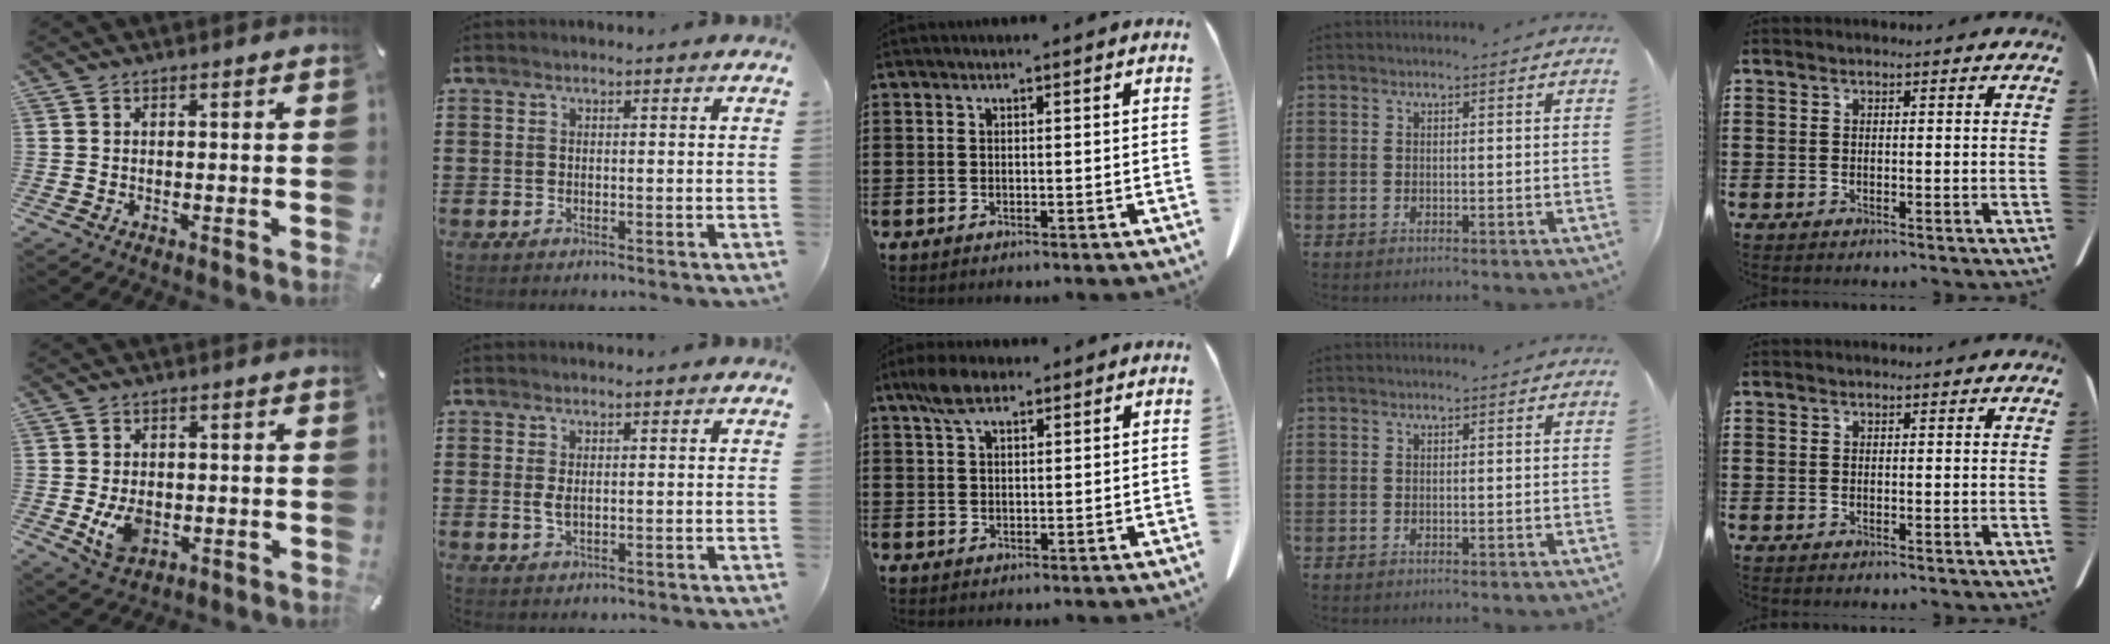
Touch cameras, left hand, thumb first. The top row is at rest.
{"thumb": {"total": 7.0, "force": [-1.1, 5.0, 4.7], "torque": [-0.097, -0.007, -0.023]}, "index": {"total": 1.8, "force": [0.3, 0.7, 1.7], "torque": [-0.041, 0.000, 0.002]}, "middle": {"total": 4.8, "force": [2.9, 1.9, 3.2], "torque": [-0.072, 0.007, 0.054]}}